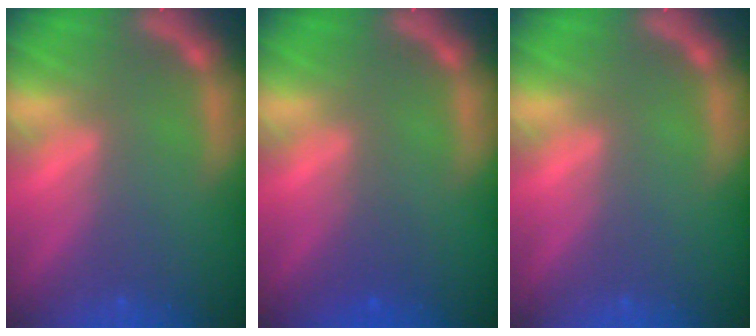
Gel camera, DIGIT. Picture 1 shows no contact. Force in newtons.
{"total": 1.5}
{"total": 0.0}